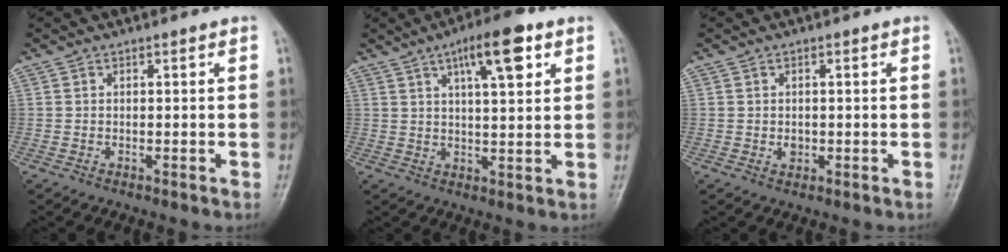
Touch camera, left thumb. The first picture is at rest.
{"total": 10.2, "force": [4.9, 3.1, 8.5], "torque": [-0.119, -0.012, 0.073]}
{"total": 1.6, "force": [-0.1, 1.3, 0.9], "torque": [-0.007, 0.001, 0.001]}